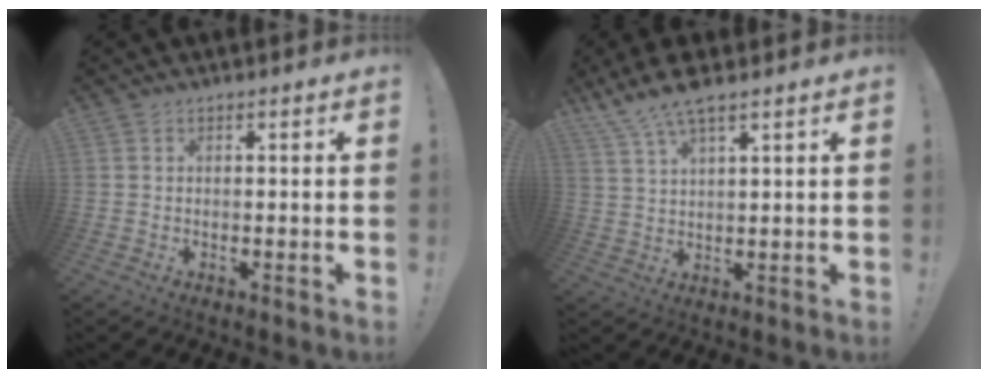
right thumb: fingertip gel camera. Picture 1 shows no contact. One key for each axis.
{"total": 7.6, "fx": 5.9, "fy": 1.2, "fz": 4.5, "tx": -0.096, "ty": -0.024, "tz": 0.111}